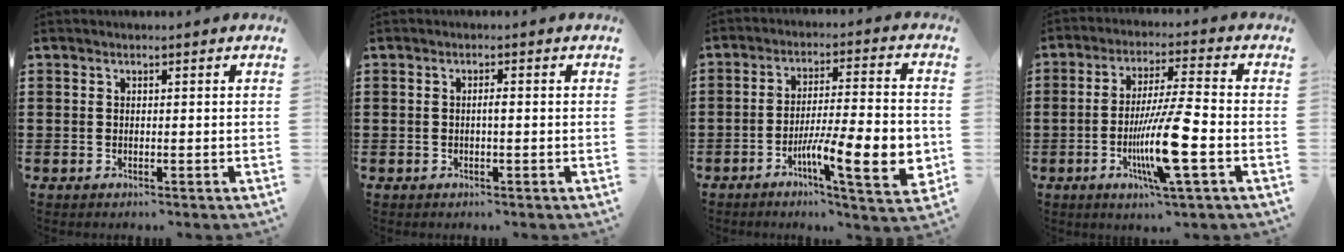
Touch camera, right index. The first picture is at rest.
{"total": 1.0, "force": [-0.2, 0.1, 0.9], "torque": [-0.018, -0.003, -0.003]}
{"total": 13.0, "force": [-4.1, 2.8, 12.0], "torque": [-0.187, -0.003, -0.068]}
{"total": 12.1, "force": [-3.5, 1.1, 11.5], "torque": [-0.222, -0.013, -0.069]}